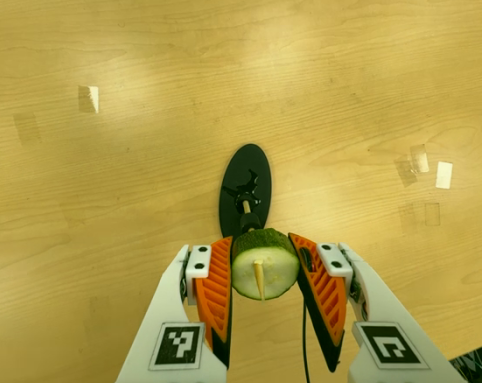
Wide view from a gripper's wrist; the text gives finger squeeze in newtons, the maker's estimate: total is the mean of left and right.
{"total": 10.2, "left": 10.3, "right": 10.1}